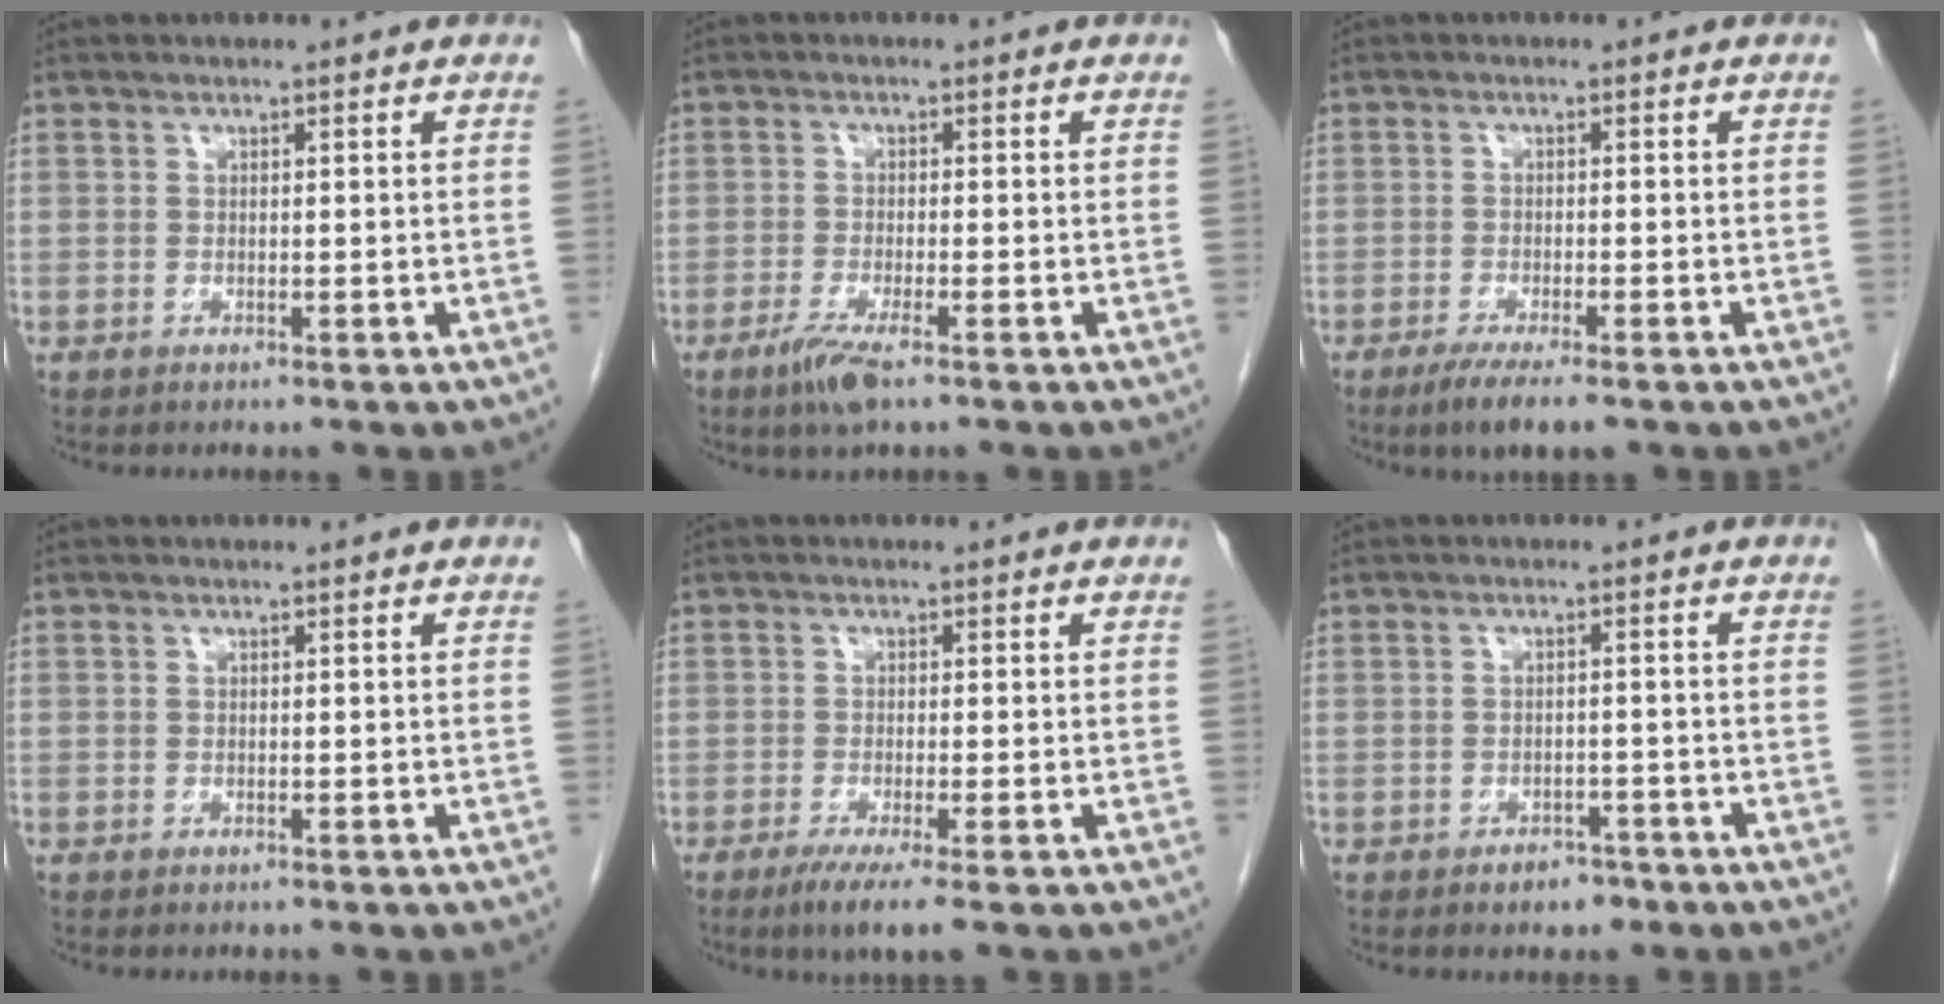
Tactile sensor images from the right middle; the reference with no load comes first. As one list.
[{"total": 4.2, "force": [-2.7, 0.4, 3.3], "torque": [-0.070, -0.011, -0.050]}, {"total": 5.5, "force": [-3.8, 0.7, 4.0], "torque": [-0.065, -0.014, -0.057]}, {"total": 0.0}, {"total": 4.7, "force": [-2.8, 0.0, 3.8], "torque": [-0.063, -0.016, -0.049]}, {"total": 2.5, "force": [-1.8, 1.5, 1.0], "torque": [-0.013, 0.004, -0.020]}]